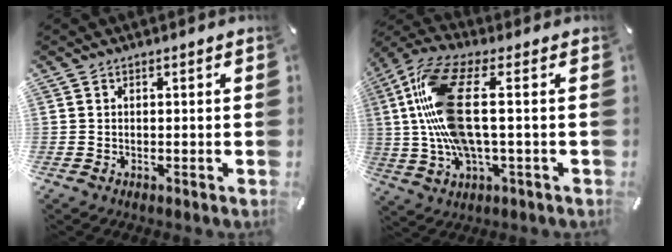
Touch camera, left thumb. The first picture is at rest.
{"total": 17.1, "force": [1.9, 6.6, 15.6], "torque": [-0.344, -0.016, 0.025]}